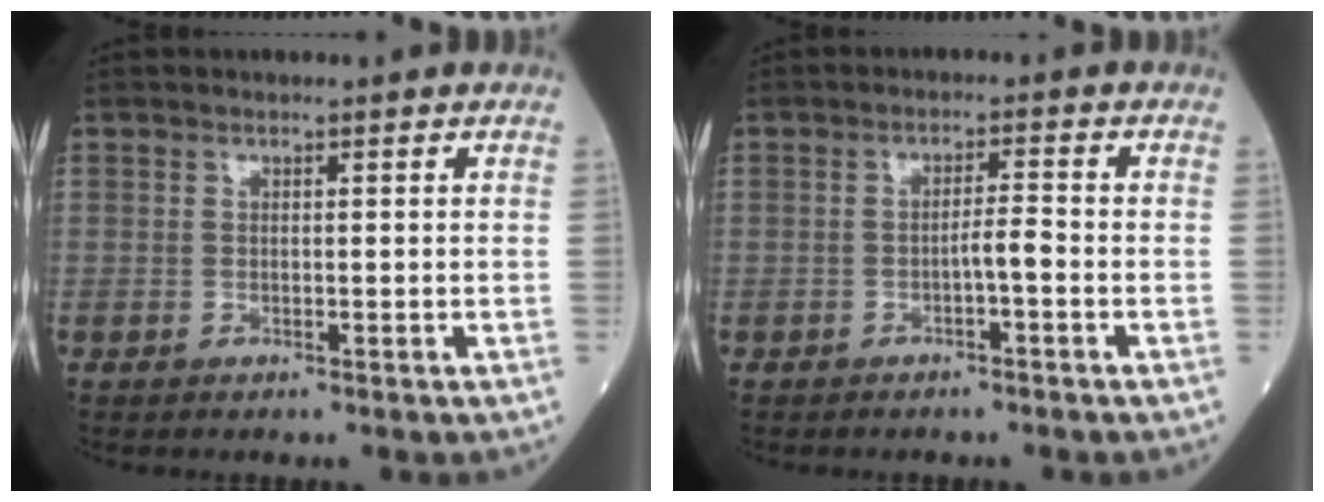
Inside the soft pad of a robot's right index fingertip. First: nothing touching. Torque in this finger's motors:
{"motor_torque": [0.42, -0.25, 0.17, 0.05]}